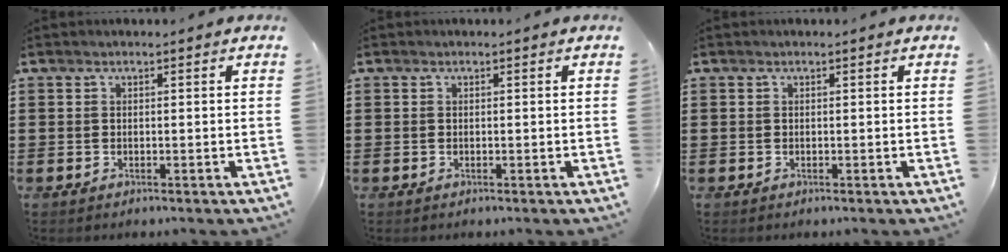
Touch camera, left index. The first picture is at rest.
{"total": 0.0}
{"total": 0.0}